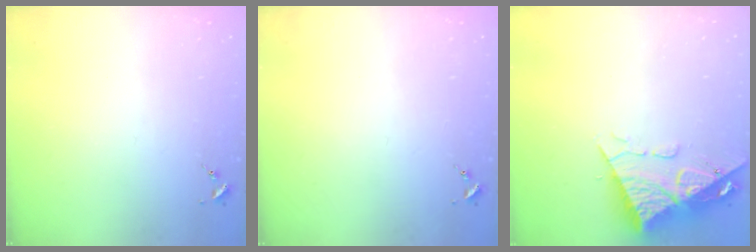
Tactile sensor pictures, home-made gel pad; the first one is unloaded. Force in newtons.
{"total": 0.0}
{"total": 12.3, "press": 12.2, "slide": 1.3}